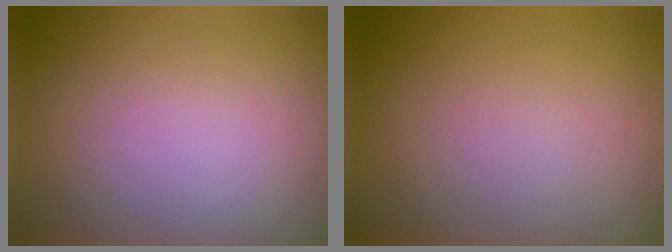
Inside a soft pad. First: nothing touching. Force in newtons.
{"total": 0.0}